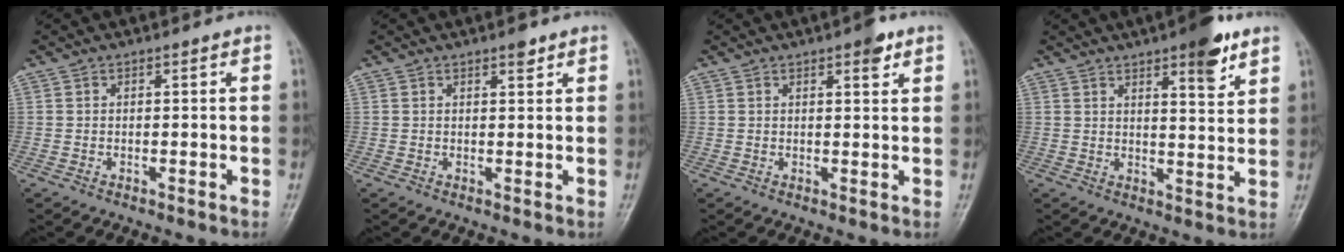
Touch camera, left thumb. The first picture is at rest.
{"total": 1.9, "force": [1.4, 0.6, 1.2], "torque": [-0.011, -0.007, 0.019]}
{"total": 3.2, "force": [2.0, 1.0, 2.3], "torque": [-0.025, -0.008, 0.024]}
{"total": 8.2, "force": [5.1, 2.1, 6.1], "torque": [-0.073, -0.028, 0.070]}